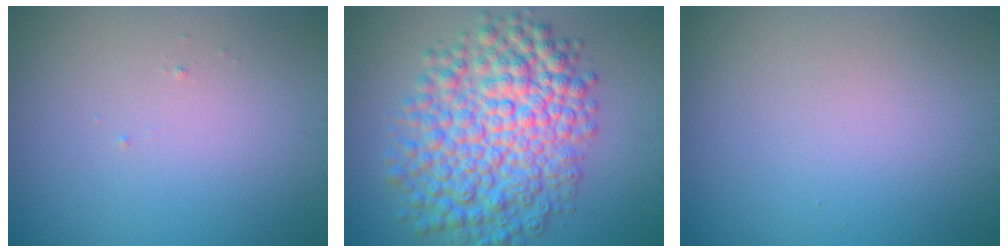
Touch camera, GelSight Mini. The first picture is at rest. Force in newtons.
{"total": 9.4, "press": 9.4, "slide": 0.2}
{"total": 0.0}